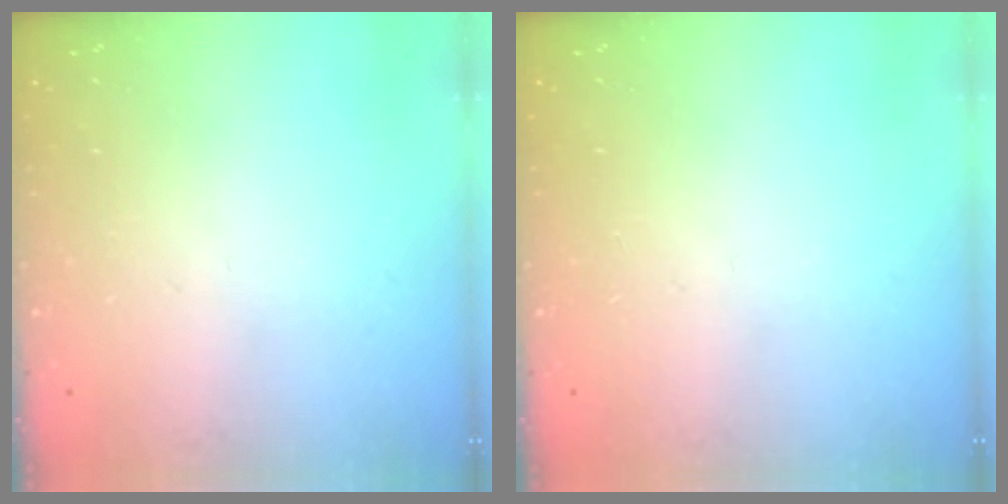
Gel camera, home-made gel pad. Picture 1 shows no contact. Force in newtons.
{"total": 0.0}